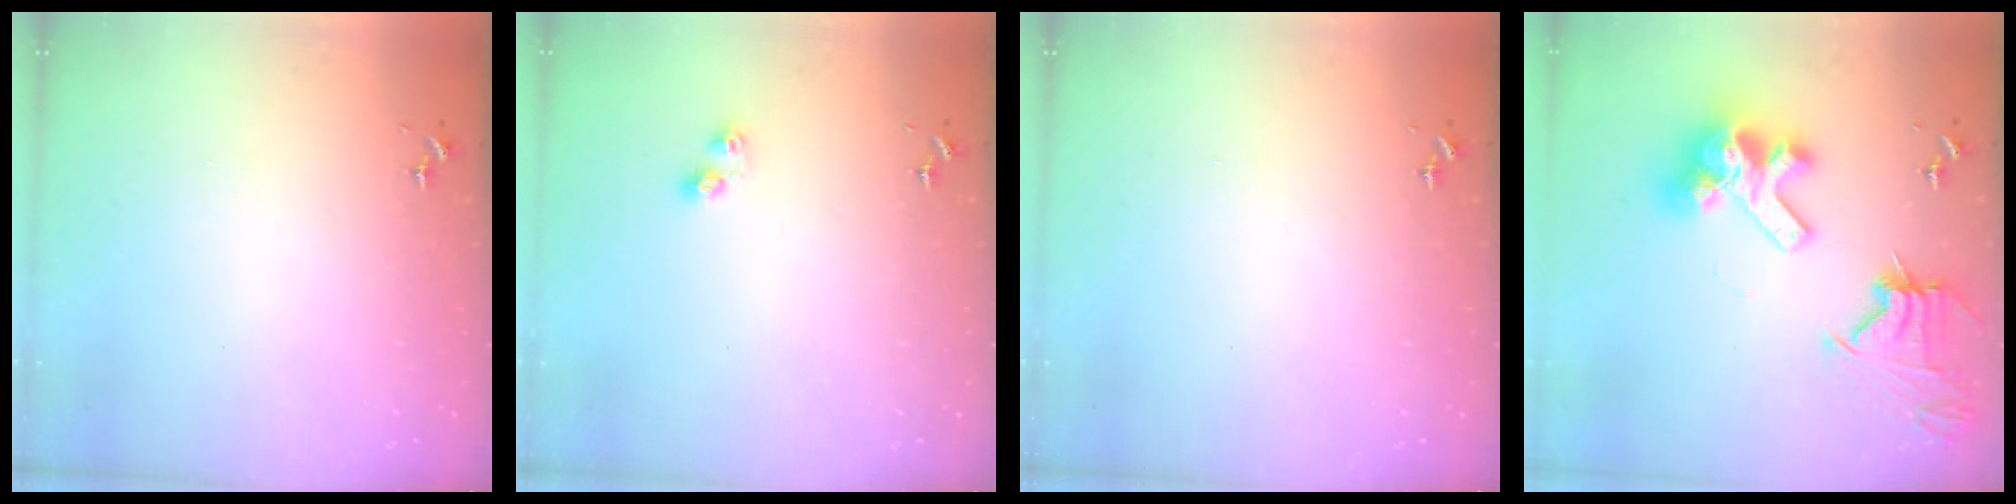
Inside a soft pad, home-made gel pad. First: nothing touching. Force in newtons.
{"total": 4.8, "press": 4.8, "slide": 0.3}
{"total": 0.0}
{"total": 18.5, "press": 18.4, "slide": 2.1}